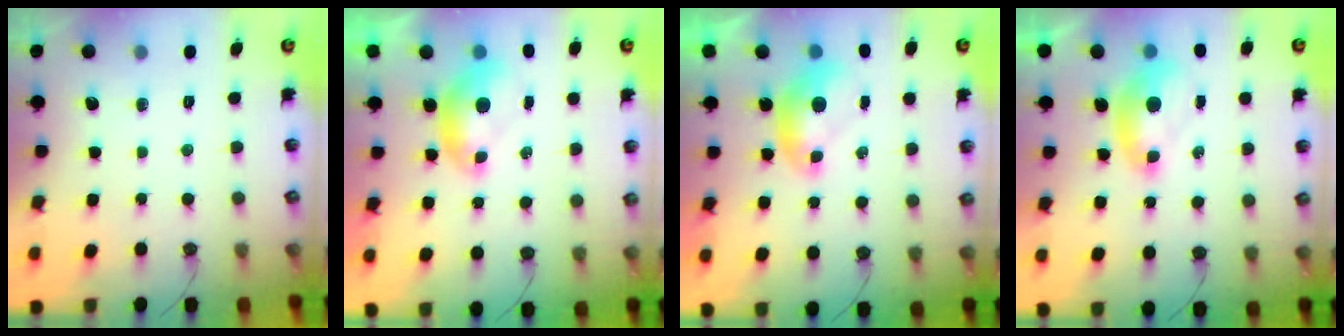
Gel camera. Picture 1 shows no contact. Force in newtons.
{"total": 0.0}
{"total": 0.0}
{"total": 1.8, "press": 1.6, "slide": 0.7}